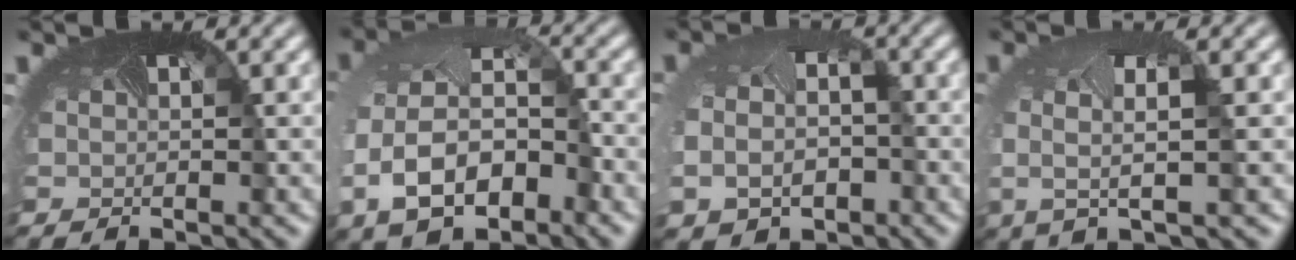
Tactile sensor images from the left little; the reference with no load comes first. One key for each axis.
{"total": 8.7, "fx": -2.8, "fy": 5.3, "fz": 6.3, "tx": -0.143, "ty": -0.015, "tz": -0.055}
{"total": 6.1, "fx": -1.6, "fy": 4.6, "fz": 3.7, "tx": -0.078, "ty": -0.032, "tz": -0.007}
{"total": 2.7, "fx": 0.0, "fy": 0.4, "fz": 2.7, "tx": -0.061, "ty": -0.003, "tz": -0.004}